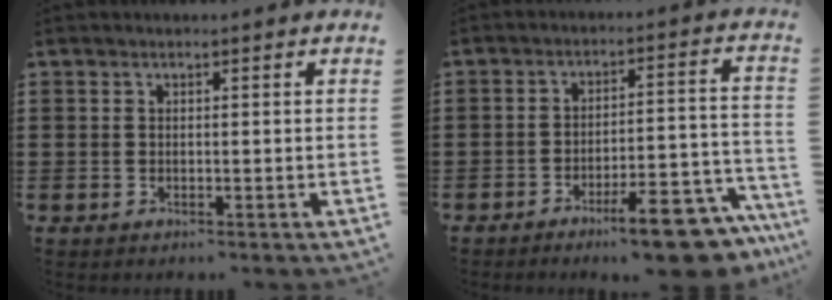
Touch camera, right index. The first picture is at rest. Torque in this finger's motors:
{"motor_torque": [1.66, -0.47, 0.62, 0.10]}